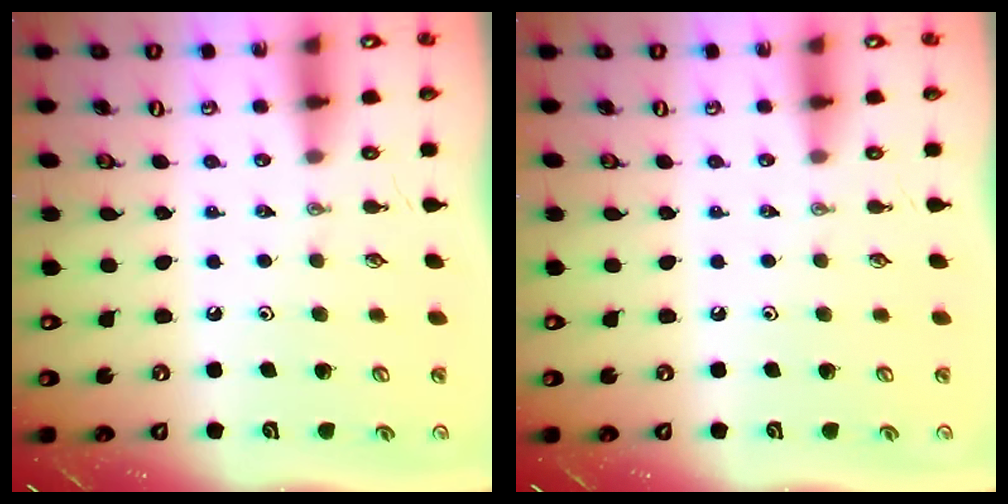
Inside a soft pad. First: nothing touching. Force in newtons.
{"total": 0.0}